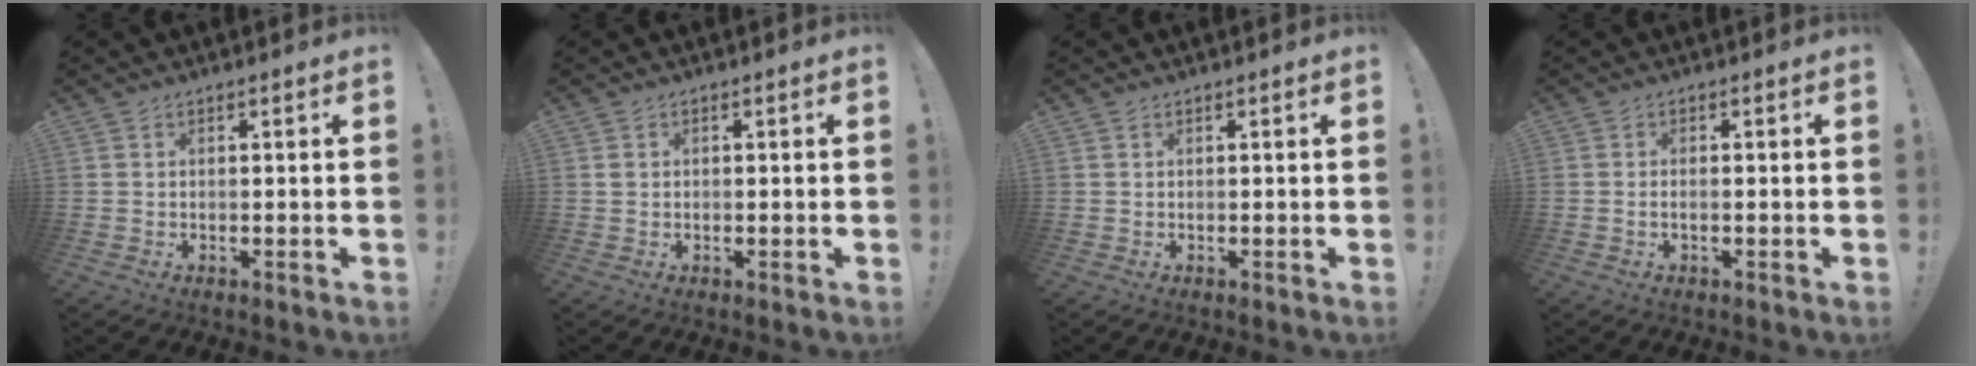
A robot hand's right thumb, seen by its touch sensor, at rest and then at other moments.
{"total": 0.8, "force": [-0.1, 0.6, 0.4], "torque": [-0.017, 0.007, 0.000]}
{"total": 0.0}
{"total": 1.4, "force": [-0.7, 0.1, 1.3], "torque": [-0.029, 0.005, -0.011]}